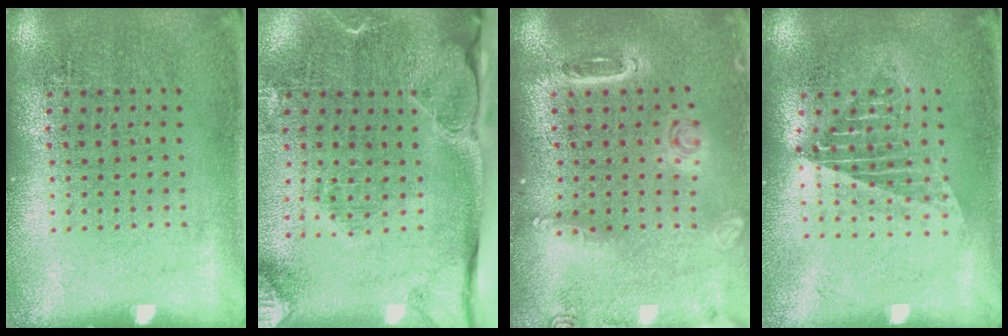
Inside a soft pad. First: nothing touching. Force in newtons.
{"total": 2.9, "press": 2.2, "slide": 1.8}
{"total": 1.5, "press": 1.5, "slide": 0.2}
{"total": 1.5, "press": 1.3, "slide": 0.7}